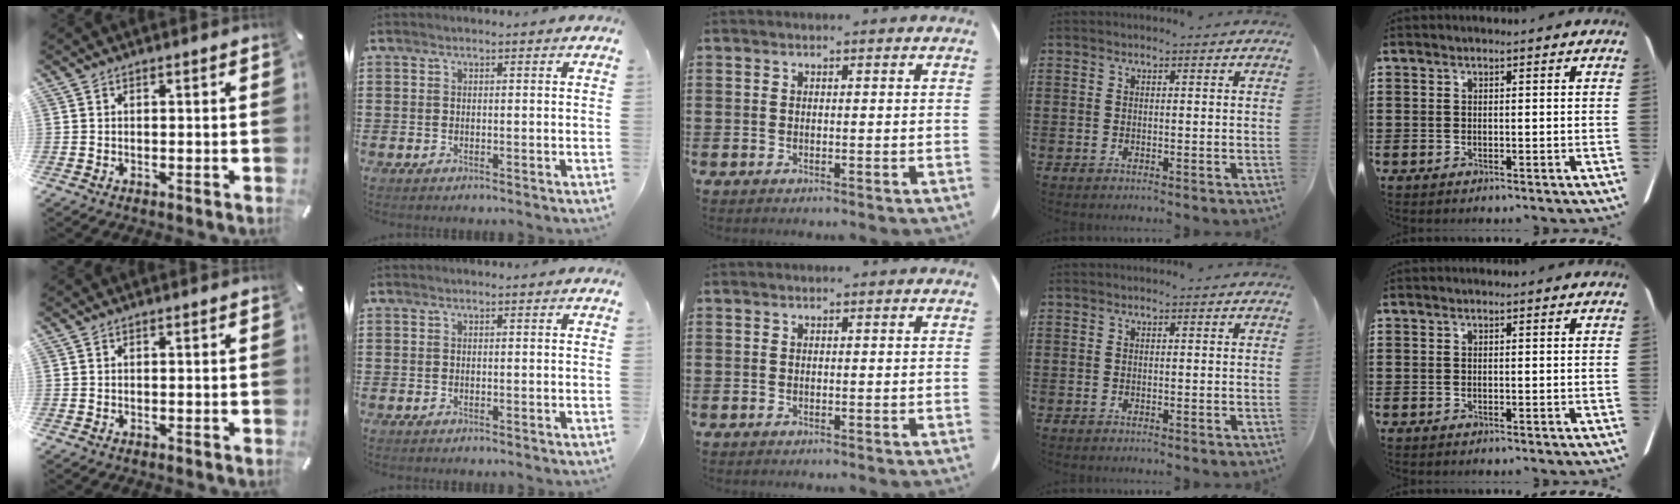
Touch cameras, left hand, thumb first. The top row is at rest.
{}